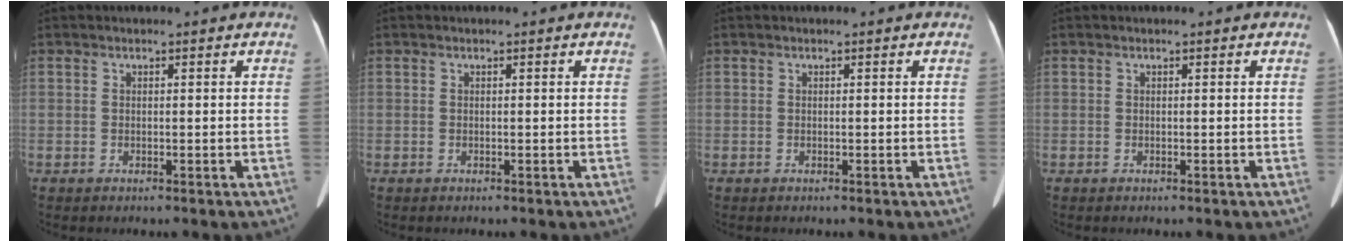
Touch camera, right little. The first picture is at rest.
{"total": 0.0}
{"total": 0.0}
{"total": 0.0}